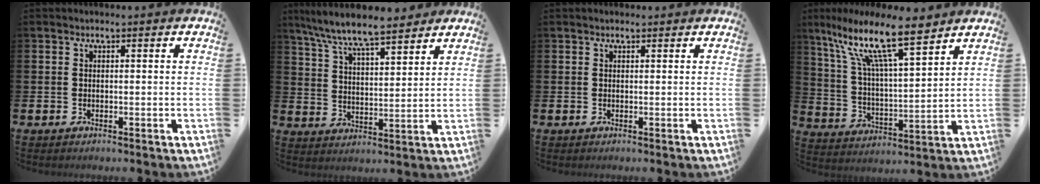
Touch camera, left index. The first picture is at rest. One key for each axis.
{"total": 8.2, "fx": 7.7, "fy": 1.1, "fz": 2.7, "tx": -0.085, "ty": -0.039, "tz": 0.138}
{"total": 0.6, "fx": 0.5, "fy": 0.2, "fz": 0.2, "tx": 0.006, "ty": -0.002, "tz": 0.007}
{"total": 13.3, "fx": 10.0, "fy": 3.1, "fz": 8.2, "tx": -0.179, "ty": -0.048, "tz": 0.169}